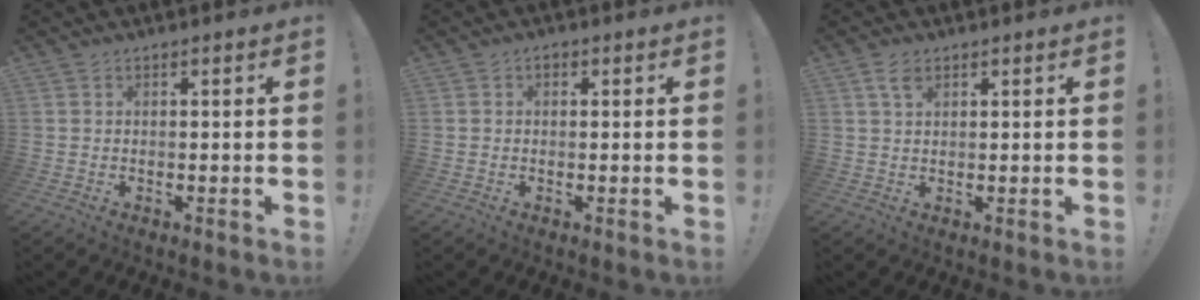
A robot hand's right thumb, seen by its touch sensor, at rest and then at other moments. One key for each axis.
{"total": 1.1, "fx": 0.0, "fy": 0.9, "fz": 0.5, "tx": -0.001, "ty": 0.002, "tz": -0.003}
{"total": 3.6, "fx": 2.1, "fy": 1.9, "fz": 2.3, "tx": -0.036, "ty": -0.005, "tz": 0.037}